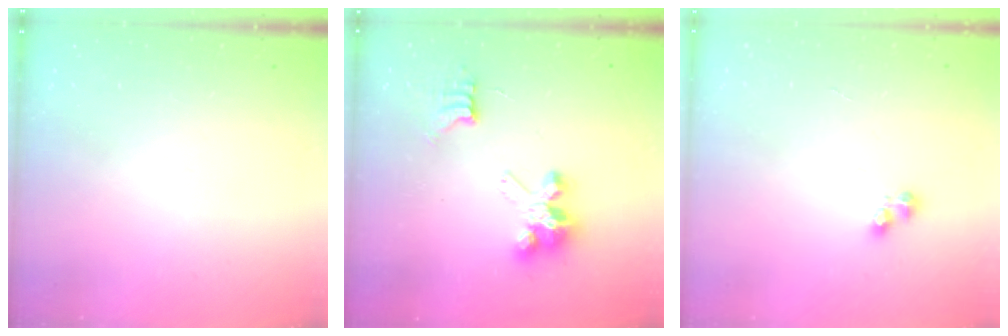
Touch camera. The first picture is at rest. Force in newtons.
{"total": 7.9, "press": 7.9, "slide": 0.6}
{"total": 2.4, "press": 2.4, "slide": 0.3}